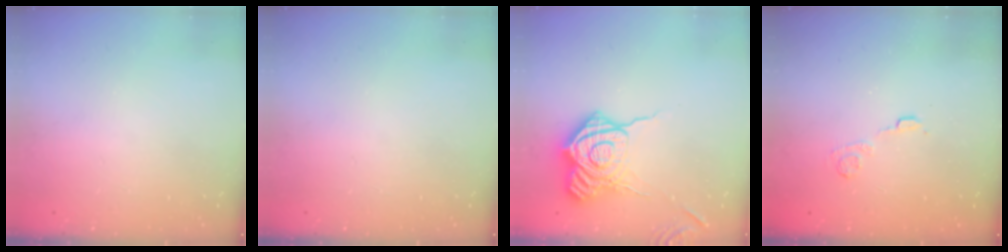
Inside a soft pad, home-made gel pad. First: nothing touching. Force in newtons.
{"total": 0.0}
{"total": 19.7, "press": 19.7, "slide": 1.0}
{"total": 3.5, "press": 3.2, "slide": 1.4}